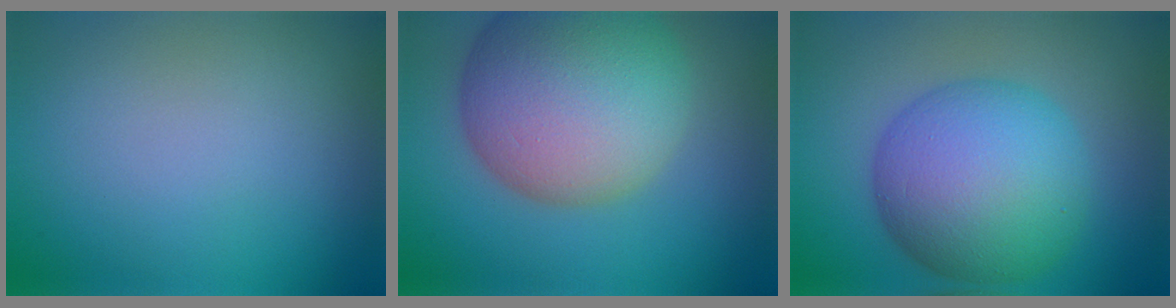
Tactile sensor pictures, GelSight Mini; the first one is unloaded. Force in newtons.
{"total": 14.1, "press": 14.0, "slide": 0.9}
{"total": 11.5, "press": 11.5, "slide": 0.1}